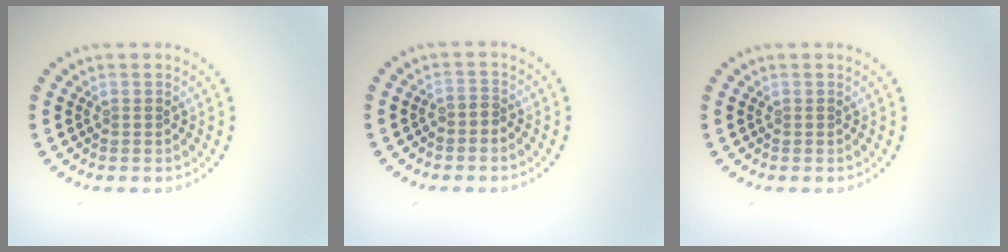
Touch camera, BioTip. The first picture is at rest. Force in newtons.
{"total": 0.6, "press": 0.4, "slide": 0.5}
{"total": 0.0}